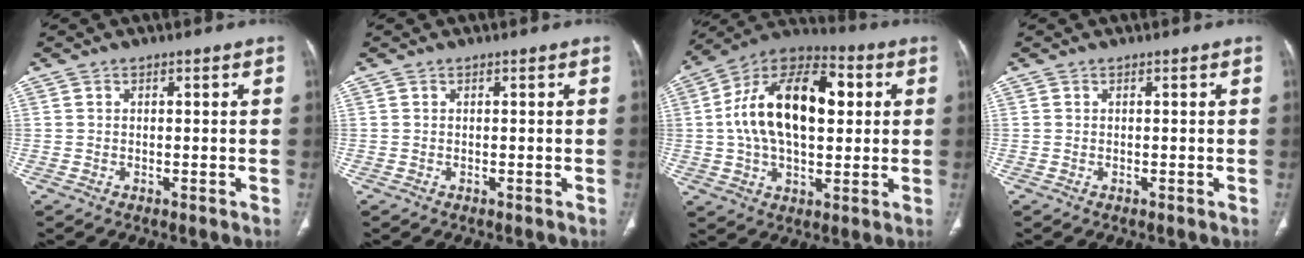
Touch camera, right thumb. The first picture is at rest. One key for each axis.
{"total": 0.0}
{"total": 21.6, "fx": 3.1, "fy": 12.3, "fz": 17.4, "tx": -0.280, "ty": 0.022, "tz": 0.045}
{"total": 0.0}